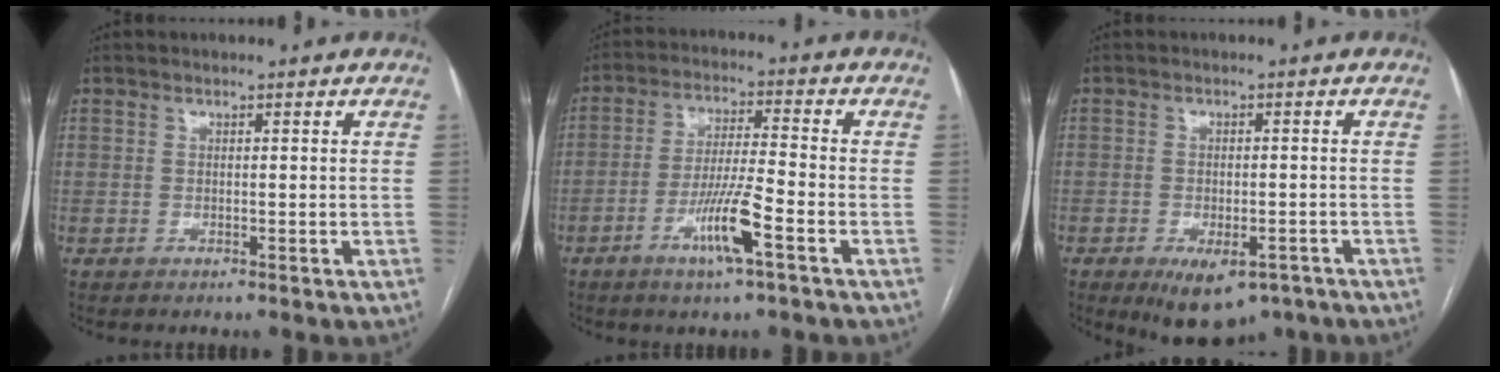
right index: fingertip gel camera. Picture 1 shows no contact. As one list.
[{"total": 8.5, "force": [-4.0, 0.0, 7.5], "torque": [-0.144, -0.007, -0.075]}, {"total": 8.4, "force": [-5.5, 4.0, 4.9], "torque": [-0.065, -0.003, -0.076]}]